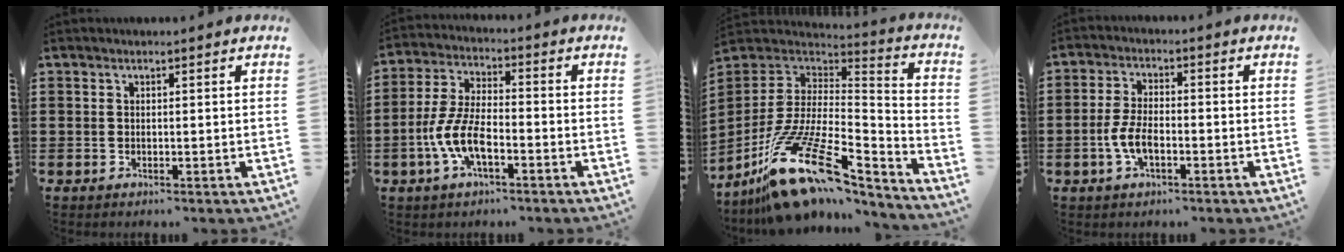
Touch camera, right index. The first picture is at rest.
{"total": 8.0, "force": [-3.3, 2.9, 6.7], "torque": [-0.162, -0.011, -0.065]}
{"total": 19.1, "force": [-9.0, 8.1, 14.8], "torque": [-0.297, 0.008, -0.152]}
{"total": 5.0, "force": [-1.8, 2.1, 4.2], "torque": [-0.102, -0.007, -0.037]}